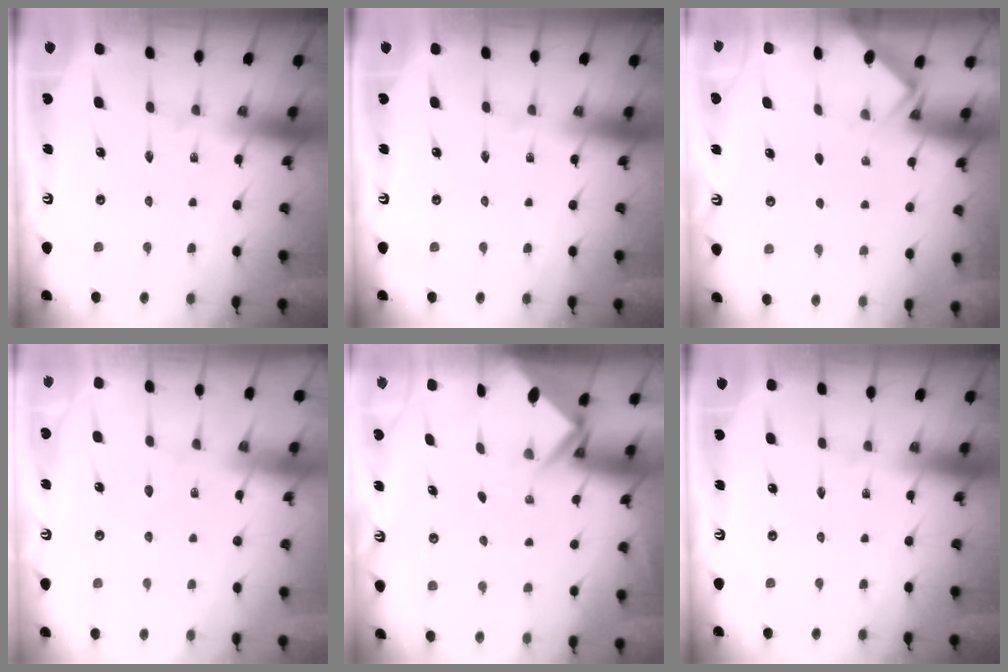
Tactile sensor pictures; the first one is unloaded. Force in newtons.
{"total": 0.0}
{"total": 2.5, "press": 2.4, "slide": 0.4}
{"total": 6.0, "press": 6.0, "slide": 0.8}
{"total": 2.7, "press": 2.7, "slide": 0.1}
{"total": 0.0}